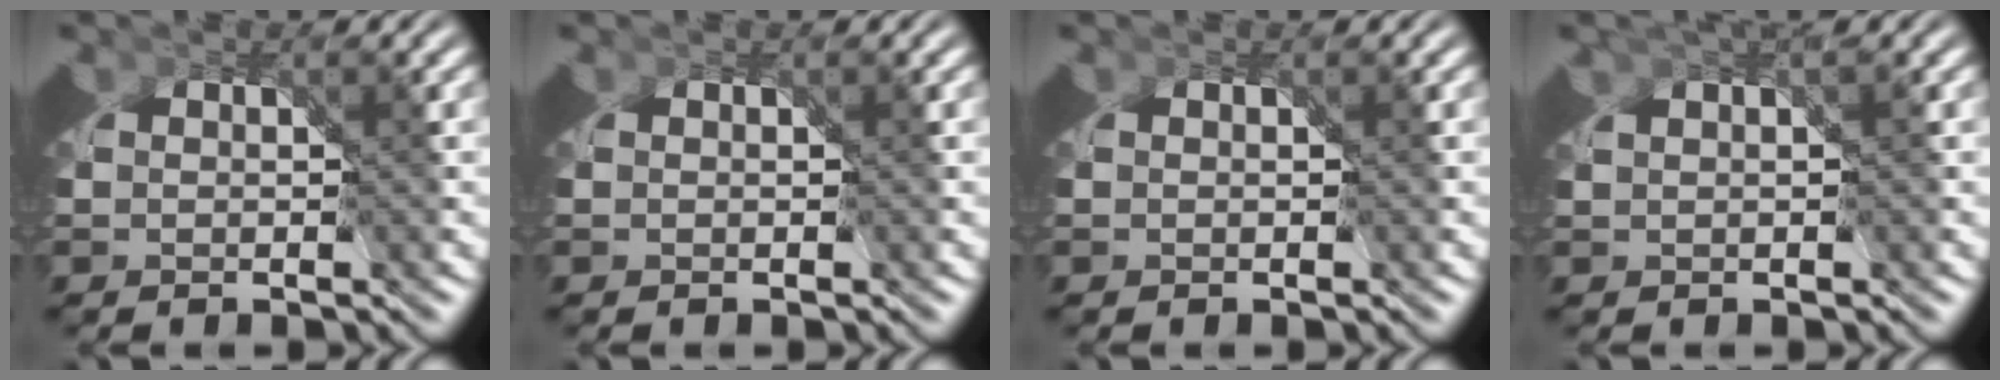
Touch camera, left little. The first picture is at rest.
{"total": 0.0}
{"total": 0.0}
{"total": 1.3, "force": [1.0, 0.0, 0.8], "torque": [0.007, 0.016, 0.012]}